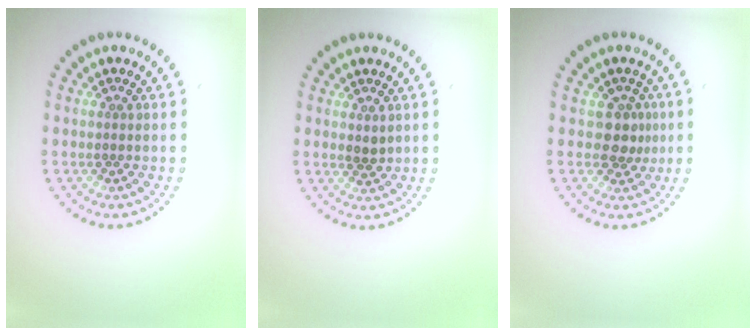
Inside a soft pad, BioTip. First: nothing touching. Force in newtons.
{"total": 0.8, "press": 0.8, "slide": 0.3}
{"total": 2.1, "press": 1.8, "slide": 1.2}